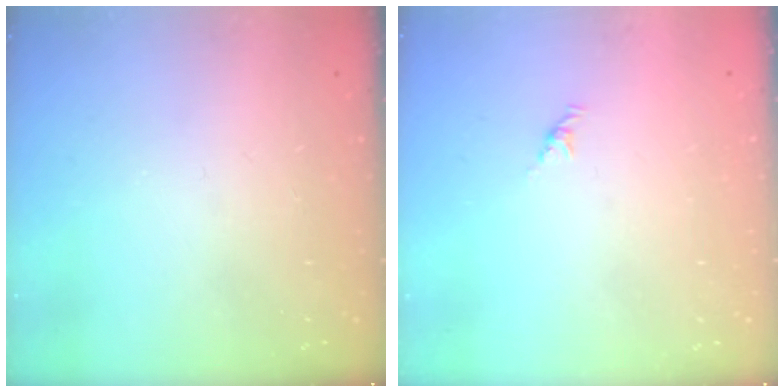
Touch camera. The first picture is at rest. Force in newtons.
{"total": 2.1, "press": 2.0, "slide": 0.7}